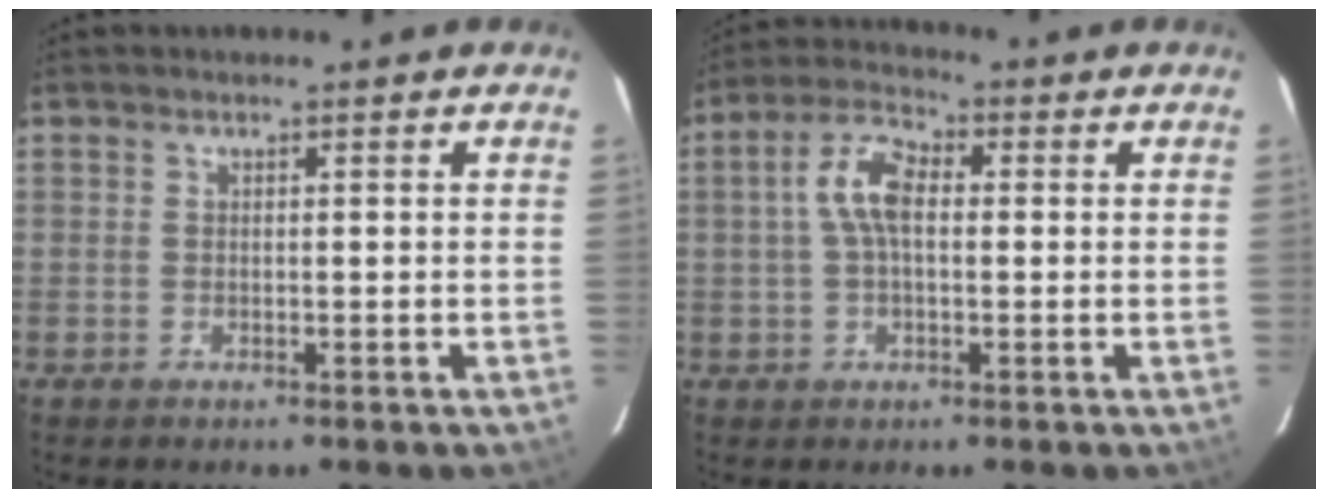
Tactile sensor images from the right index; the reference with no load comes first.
{"total": 7.3, "force": [0.5, 3.8, 6.2], "torque": [-0.127, 0.021, 0.009]}